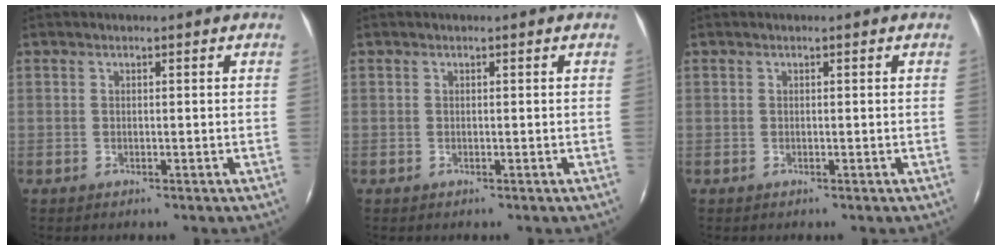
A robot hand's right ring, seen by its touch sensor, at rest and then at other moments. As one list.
[{"total": 0.0}, {"total": 0.0}]